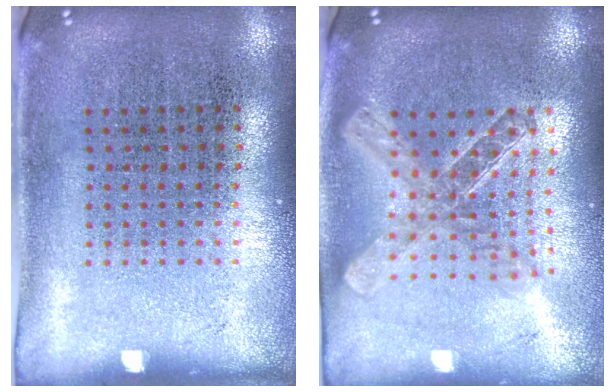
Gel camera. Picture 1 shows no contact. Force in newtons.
{"total": 2.1, "press": 1.7, "slide": 1.2}